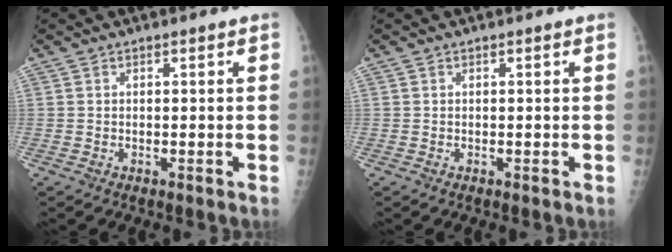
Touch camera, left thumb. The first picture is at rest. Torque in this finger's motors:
{"motor_torque": [0.00, 0.00, -0.05, -0.05, 0.00]}